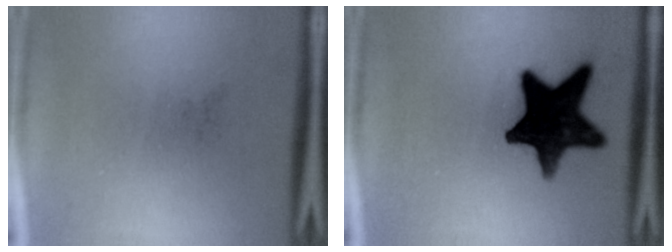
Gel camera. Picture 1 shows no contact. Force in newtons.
{"total": 16.2}